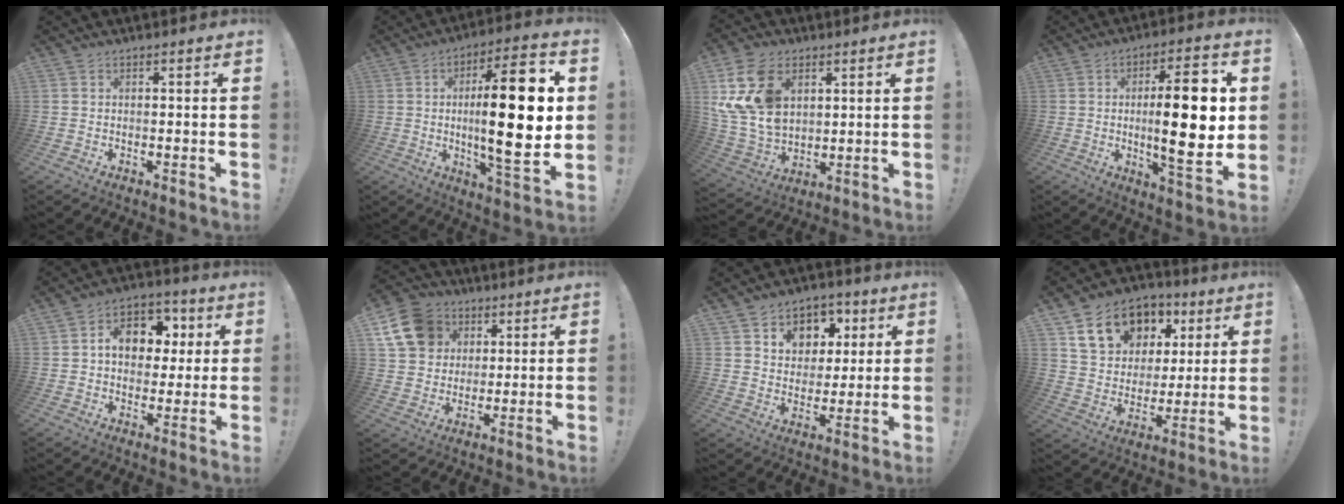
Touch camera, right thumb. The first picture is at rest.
{"total": 23.8, "force": [1.2, 6.5, 22.9], "torque": [-0.367, -0.012, 0.011]}
{"total": 17.8, "force": [6.4, 12.5, 11.0], "torque": [-0.226, -0.032, 0.121]}
{"total": 18.5, "force": [0.8, 4.8, 17.9], "torque": [-0.281, -0.010, 0.001]}
{"total": 12.0, "force": [2.7, 9.1, 7.3], "torque": [-0.100, 0.001, 0.054]}
{"total": 15.1, "force": [5.6, 12.5, 6.5], "torque": [-0.096, -0.021, 0.115]}
{"total": 9.2, "force": [3.7, 8.0, 2.6], "torque": [-0.029, -0.026, 0.076]}
{"total": 17.3, "force": [8.7, 12.9, 7.6], "torque": [-0.117, -0.030, 0.176]}